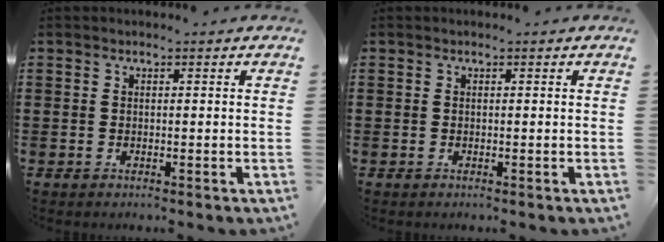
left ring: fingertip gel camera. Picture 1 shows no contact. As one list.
[{"total": 0.0}]